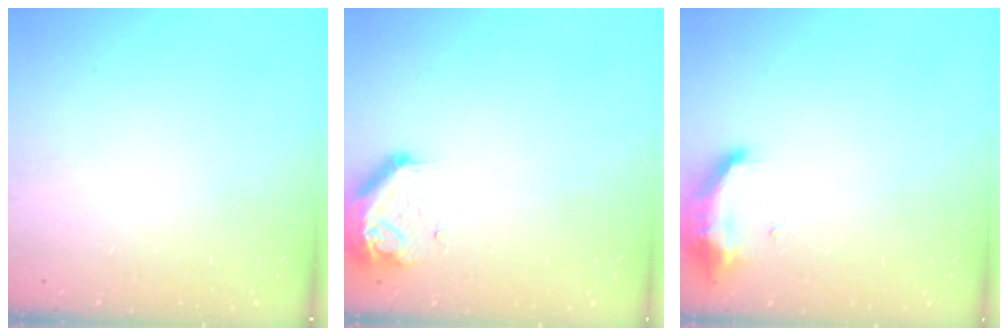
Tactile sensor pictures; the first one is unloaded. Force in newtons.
{"total": 8.4, "press": 8.4, "slide": 0.4}
{"total": 8.7, "press": 8.7, "slide": 0.3}